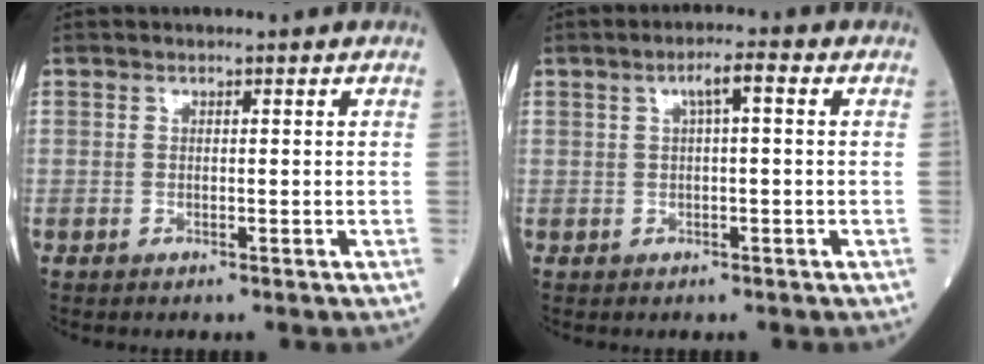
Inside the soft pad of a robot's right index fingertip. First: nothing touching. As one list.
[{"total": 3.1, "force": [0.8, 0.4, 3.0], "torque": [-0.052, 0.013, 0.013]}]